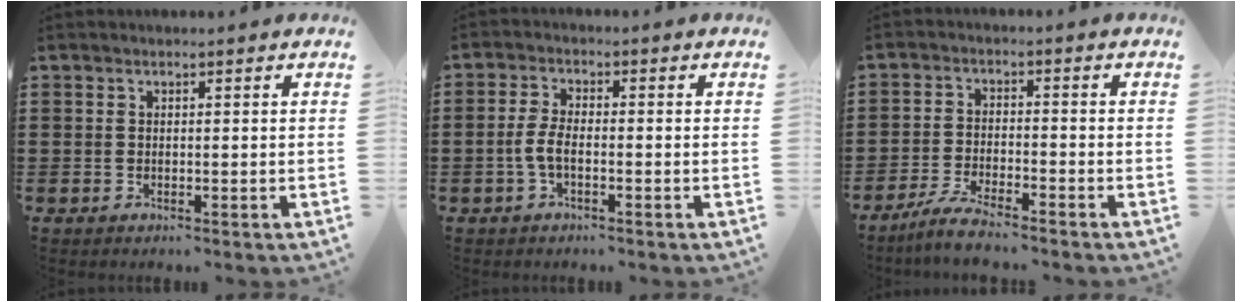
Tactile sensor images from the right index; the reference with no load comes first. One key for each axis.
{"total": 3.4, "fx": -1.1, "fy": 1.3, "fz": 3.0, "tx": -0.081, "ty": -0.007, "tz": -0.028}
{"total": 4.3, "fx": -4.0, "fy": -0.1, "fz": 1.6, "tx": -0.042, "ty": -0.007, "tz": -0.081}